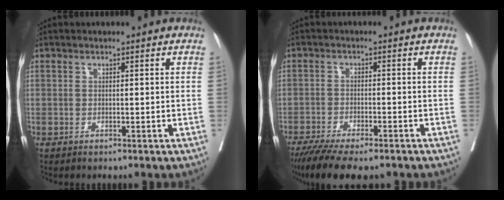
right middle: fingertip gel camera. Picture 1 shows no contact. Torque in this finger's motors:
{"motor_torque": [0.85, -0.80, 0.17, 0.06]}